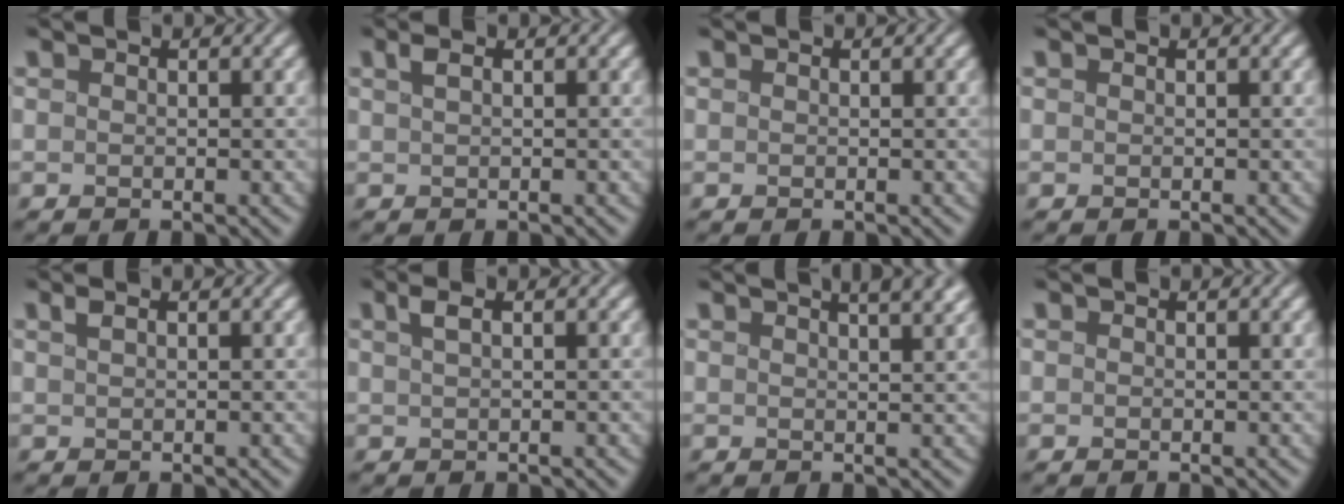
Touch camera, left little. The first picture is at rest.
{"total": 1.0, "force": [0.4, 0.2, 0.9], "torque": [-0.024, 0.007, 0.011]}
{"total": 0.0}
{"total": 0.0}
{"total": 0.8, "force": [0.4, 0.1, 0.6], "torque": [-0.015, 0.006, 0.011]}
{"total": 1.4, "force": [0.6, 0.2, 1.2], "torque": [-0.032, 0.007, 0.014]}
{"total": 4.1, "force": [2.8, 1.1, 2.8], "torque": [-0.029, 0.022, 0.030]}
{"total": 0.0}